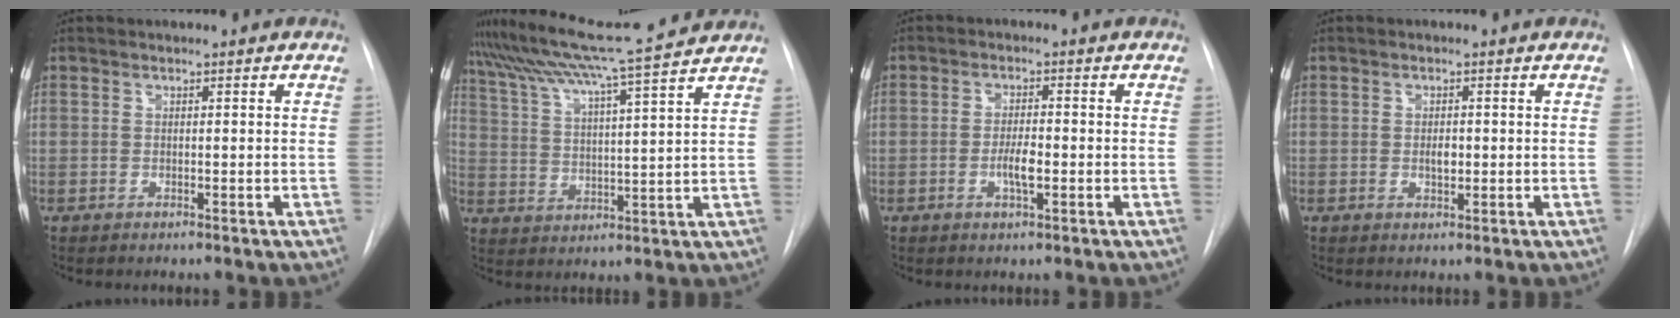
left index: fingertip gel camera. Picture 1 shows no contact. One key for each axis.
{"total": 16.3, "fx": 14.4, "fy": -1.6, "fz": 7.6, "tx": -0.139, "ty": -0.001, "tz": 0.217}
{"total": 3.5, "fx": -1.0, "fy": 0.8, "fz": 3.3, "tx": -0.061, "ty": 0.000, "tz": -0.016}
{"total": 2.3, "fx": -0.1, "fy": 1.4, "fz": 1.8, "tx": -0.029, "ty": 0.000, "tz": 0.001}